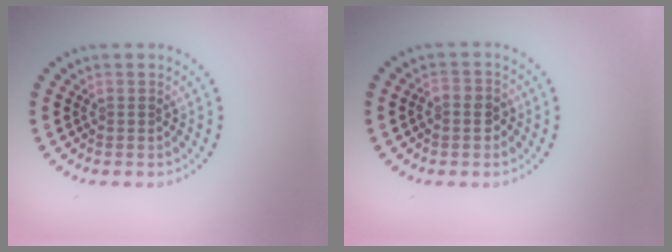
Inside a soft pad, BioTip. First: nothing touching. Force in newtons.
{"total": 1.8, "press": 1.7, "slide": 0.5}